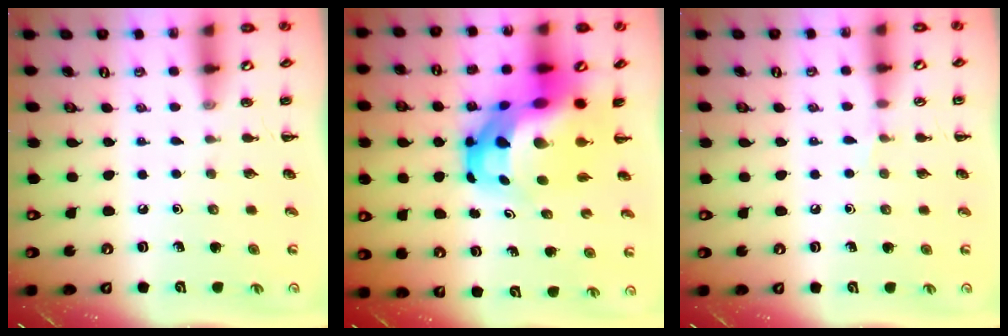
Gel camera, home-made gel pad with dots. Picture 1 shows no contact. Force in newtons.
{"total": 16.3, "press": 15.7, "slide": 4.2}
{"total": 3.0, "press": 2.8, "slide": 0.9}